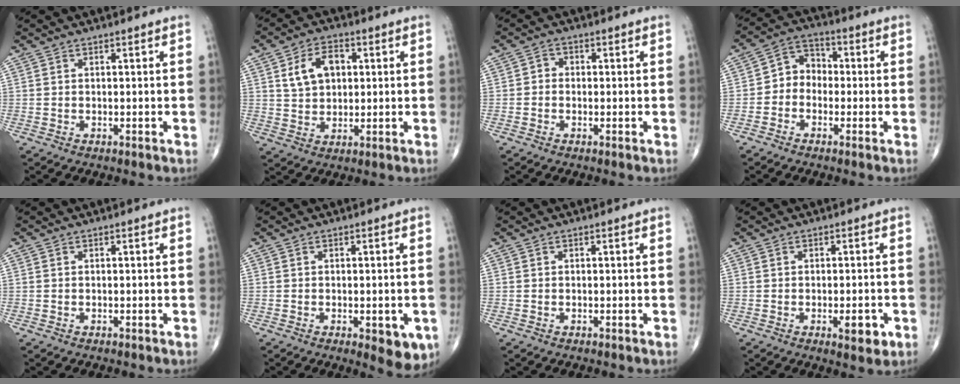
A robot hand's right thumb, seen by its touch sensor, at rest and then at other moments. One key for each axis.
{"total": 8.4, "fx": 2.3, "fy": 5.7, "fz": 5.7, "tx": -0.075, "ty": 0.002, "tz": 0.040}
{"total": 1.9, "fx": -0.3, "fy": 1.6, "fz": 0.8, "tx": 0.002, "ty": 0.007, "tz": -0.014}
{"total": 6.1, "fx": -1.2, "fy": 5.1, "fz": 3.1, "tx": -0.021, "ty": 0.029, "tz": -0.042}
{"total": 0.0}
{"total": 6.6, "fx": -2.2, "fy": 2.7, "fz": 5.6, "tx": -0.048, "ty": -0.008, "tz": -0.021}
{"total": 0.0}
{"total": 4.3, "fx": -1.5, "fy": 1.6, "fz": 3.7, "tx": -0.039, "ty": -0.003, "tz": -0.016}